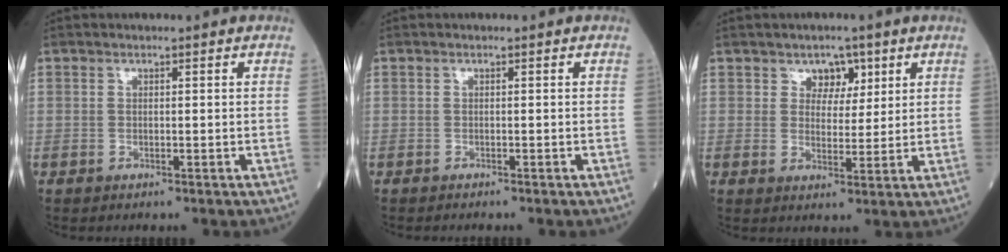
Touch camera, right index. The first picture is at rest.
{"total": 0.9, "force": [-0.8, 0.0, 0.4], "torque": [-0.005, -0.001, -0.011]}
{"total": 3.9, "force": [2.2, 2.8, 1.6], "torque": [-0.013, 0.004, 0.032]}